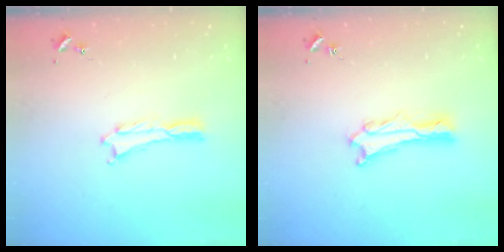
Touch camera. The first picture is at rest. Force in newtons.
{"total": 1.5, "press": 1.4, "slide": 0.2}